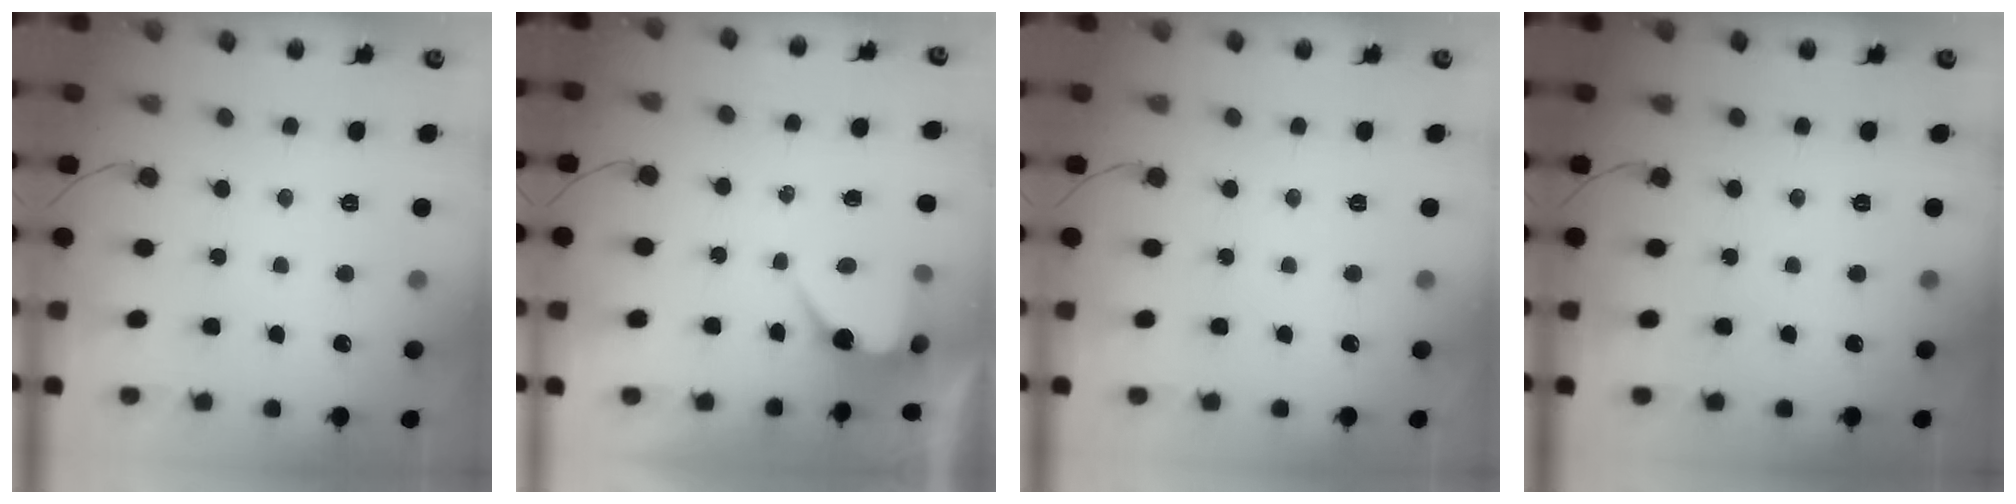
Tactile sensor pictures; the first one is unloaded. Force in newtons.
{"total": 5.7, "press": 5.7, "slide": 0.1}
{"total": 0.0}
{"total": 0.0}